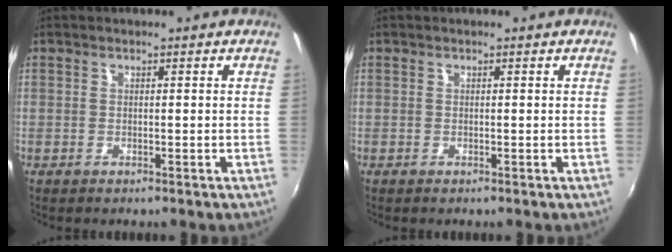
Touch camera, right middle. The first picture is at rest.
{"total": 0.0}